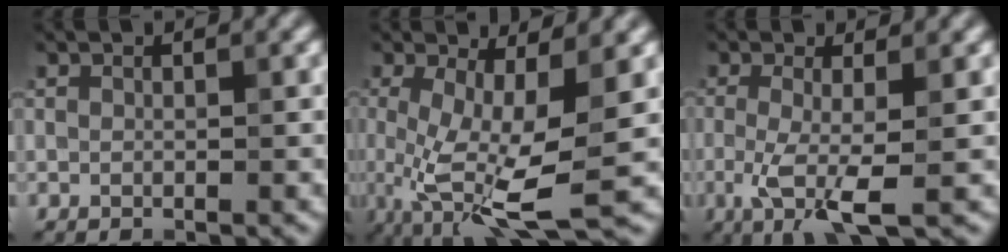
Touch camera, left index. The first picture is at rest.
{"total": 8.7, "force": [-1.3, 2.7, 8.2], "torque": [-0.170, -0.026, -0.020]}
{"total": 4.4, "force": [-1.0, 0.9, 4.2], "torque": [-0.091, -0.011, -0.019]}